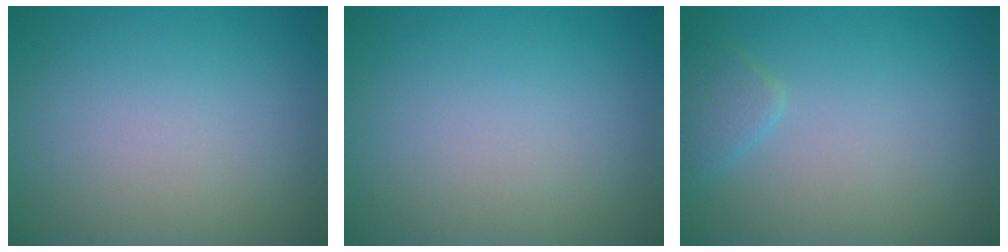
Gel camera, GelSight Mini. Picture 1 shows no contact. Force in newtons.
{"total": 0.0}
{"total": 1.5, "press": 1.5, "slide": 0.1}